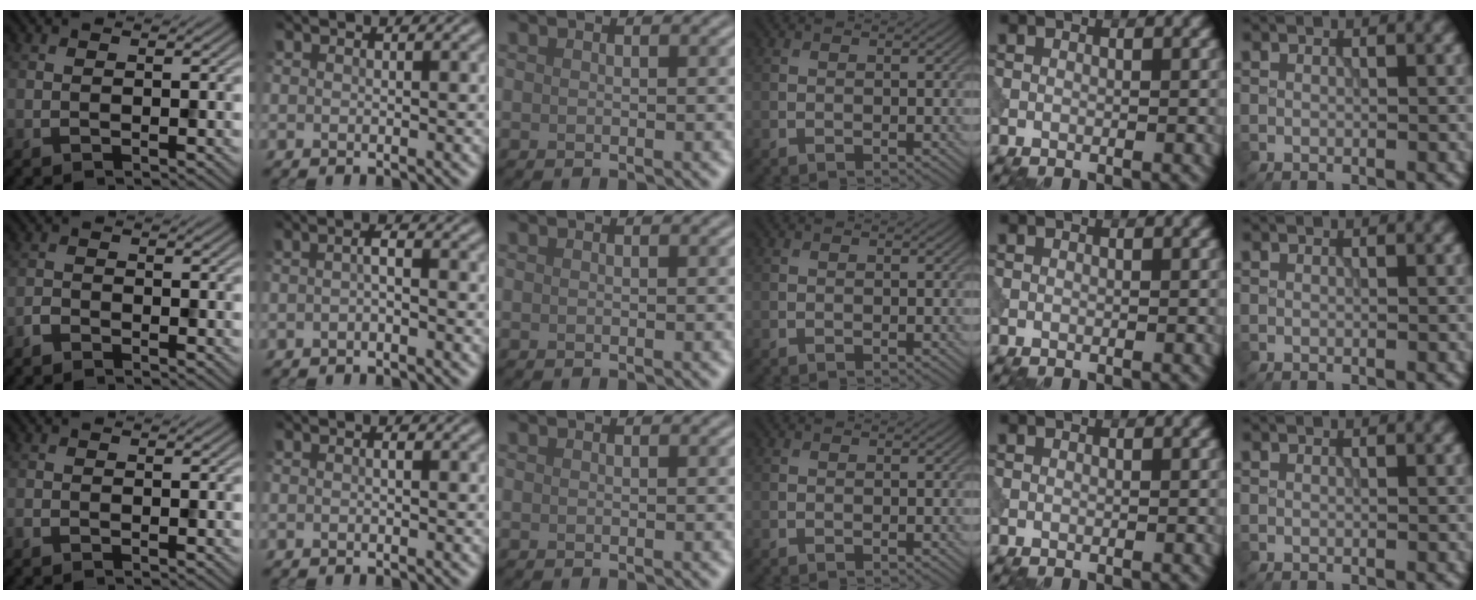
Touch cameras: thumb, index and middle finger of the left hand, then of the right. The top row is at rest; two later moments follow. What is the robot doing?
{"motion": "dispense", "object": "pipette"}